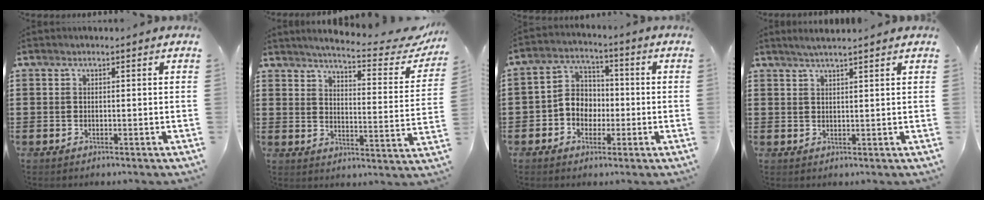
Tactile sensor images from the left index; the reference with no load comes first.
{"total": 5.0, "force": [4.4, -0.3, 2.3], "torque": [-0.060, -0.037, 0.067]}
{"total": 5.7, "force": [-1.5, 5.0, 2.2], "torque": [-0.055, 0.019, -0.032]}
{"total": 2.3, "force": [2.0, -0.2, 1.1], "torque": [-0.024, 0.002, 0.037]}